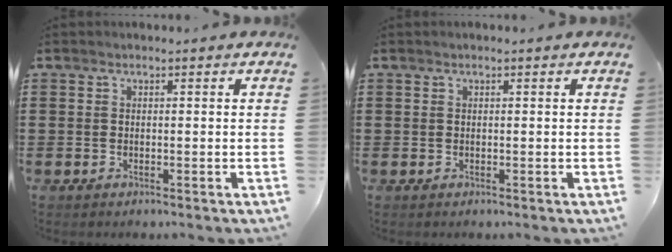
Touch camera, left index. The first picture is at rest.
{"total": 0.0}